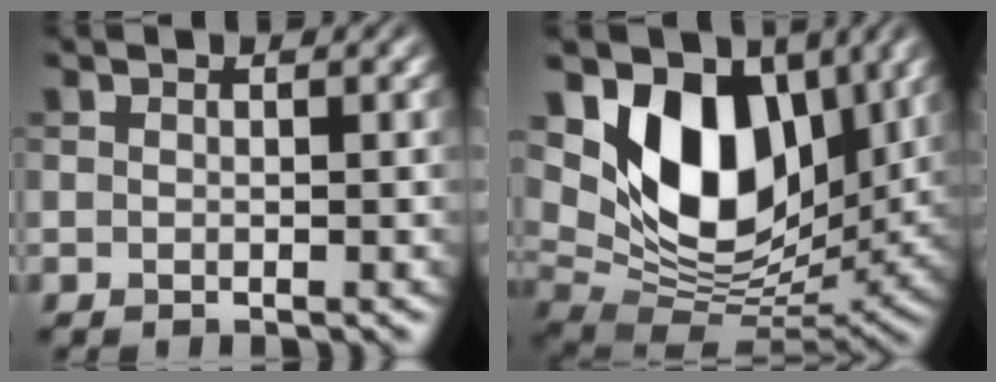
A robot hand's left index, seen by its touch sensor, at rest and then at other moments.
{"total": 11.0, "force": [4.4, 7.0, 7.2], "torque": [-0.126, -0.014, 0.082]}